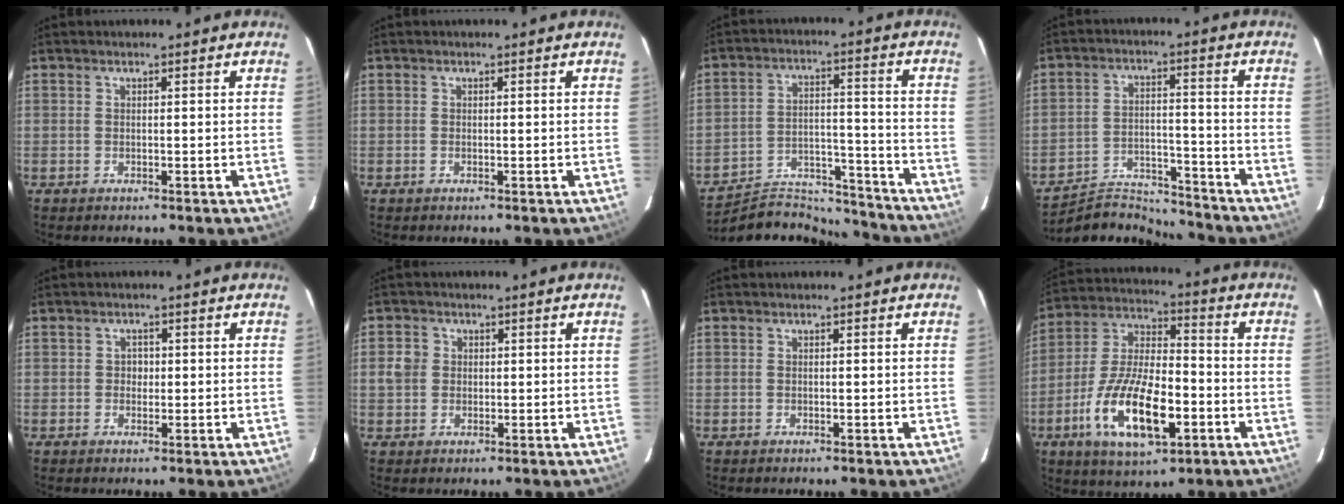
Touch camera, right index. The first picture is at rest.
{"total": 0.0}
{"total": 18.1, "force": [-17.2, 5.1, 2.3], "torque": [-0.051, 0.045, -0.250]}
{"total": 11.2, "force": [-10.9, 2.3, 0.0], "torque": [-0.022, 0.022, -0.176]}
{"total": 1.6, "force": [-0.2, 1.6, 0.3], "torque": [-0.002, 0.005, -0.002]}
{"total": 3.1, "force": [0.0, 3.0, 1.0], "torque": [-0.017, 0.009, -0.003]}
{"total": 0.0}
{"total": 18.0, "force": [-6.7, 7.2, 15.1], "torque": [-0.304, -0.010, -0.116]}